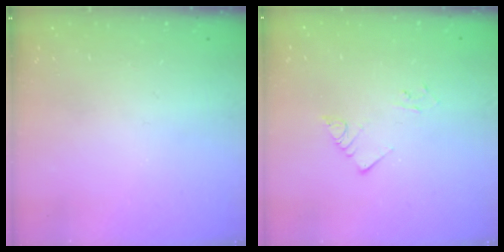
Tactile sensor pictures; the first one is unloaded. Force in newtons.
{"total": 3.9, "press": 3.9, "slide": 0.2}